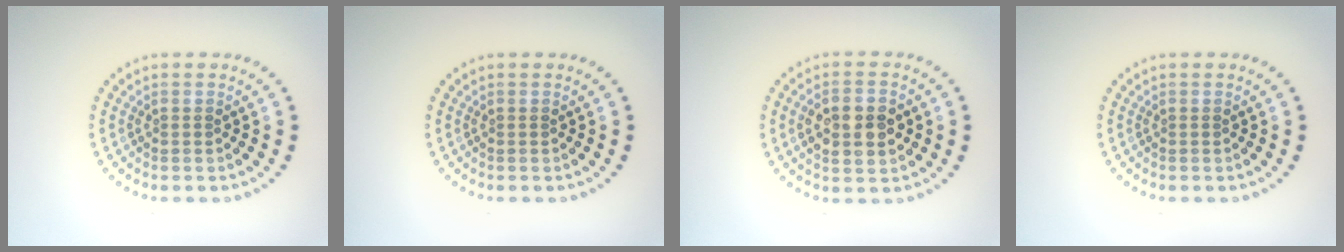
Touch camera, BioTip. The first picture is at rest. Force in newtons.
{"total": 0.0}
{"total": 4.4, "press": 4.3, "slide": 0.5}
{"total": 0.0}